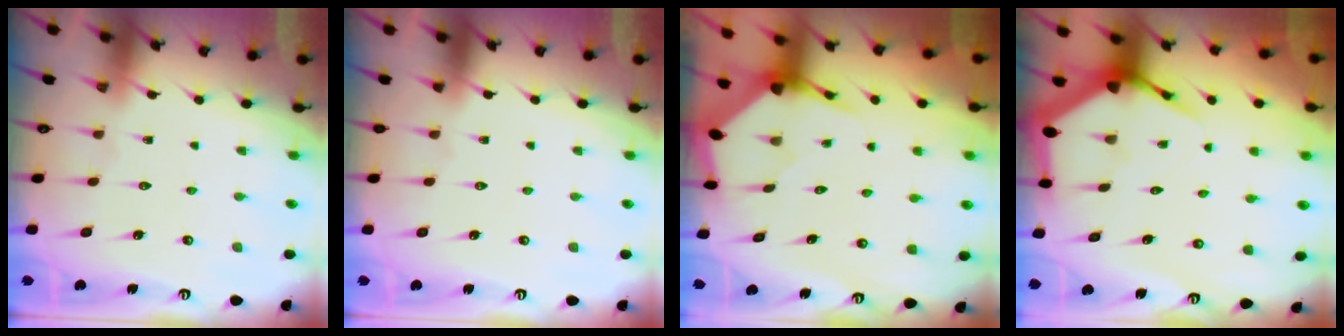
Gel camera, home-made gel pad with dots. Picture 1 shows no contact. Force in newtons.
{"total": 0.0}
{"total": 3.5, "press": 3.4, "slide": 0.4}
{"total": 6.2, "press": 6.2, "slide": 0.7}